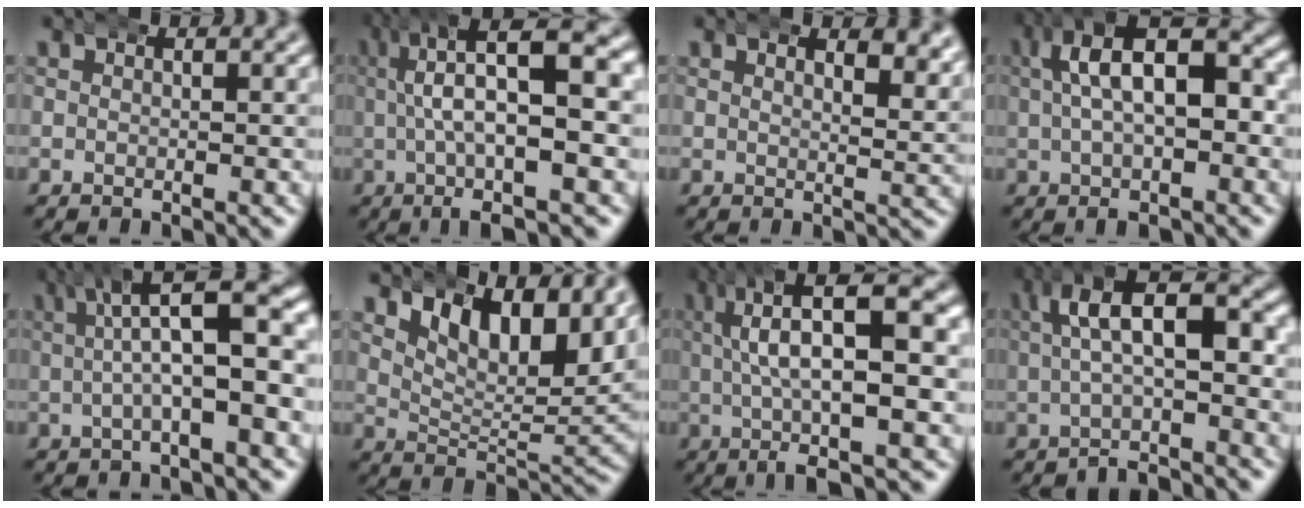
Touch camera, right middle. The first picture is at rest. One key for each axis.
{"total": 10.8, "fx": 1.4, "fy": 4.0, "fz": 10.0, "tx": -0.143, "ty": 0.017, "tz": 0.016}
{"total": 3.4, "fx": 2.4, "fy": 0.9, "fz": 2.2, "tx": -0.026, "ty": -0.002, "tz": 0.035}
{"total": 9.7, "fx": 1.2, "fy": 5.4, "fz": 8.0, "tx": -0.120, "ty": 0.016, "tz": 0.008}
{"total": 8.7, "fx": 1.4, "fy": 3.1, "fz": 8.0, "tx": -0.101, "ty": 0.025, "tz": 0.010}
{"total": 8.7, "fx": 4.5, "fy": 3.8, "fz": 6.3, "tx": -0.087, "ty": 0.002, "tz": 0.071}
{"total": 11.1, "fx": 2.0, "fy": 4.1, "fz": 10.1, "tx": -0.139, "ty": 0.019, "tz": 0.025}
{"total": 8.8, "fx": -0.8, "fy": 5.0, "fz": 7.1, "tx": -0.095, "ty": 0.005, "tz": -0.024}